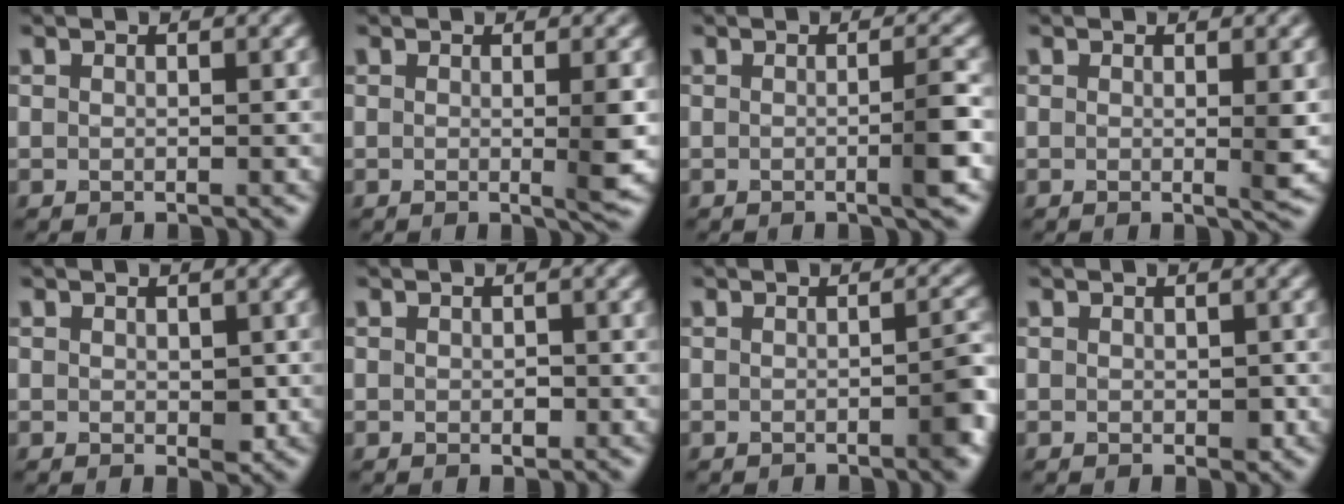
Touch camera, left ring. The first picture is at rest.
{"total": 2.6, "force": [-0.1, 0.4, 2.6], "torque": [-0.034, -0.008, -0.005]}
{"total": 2.6, "force": [-0.4, 0.3, 2.5], "torque": [-0.037, -0.003, -0.012]}
{"total": 1.6, "force": [0.1, 0.2, 1.6], "torque": [-0.022, -0.007, -0.004]}
{"total": 1.4, "force": [0.0, 0.8, 1.1], "torque": [-0.013, -0.005, 0.004]}
{"total": 0.8, "force": [-0.1, 0.5, 0.6], "torque": [-0.008, -0.003, -0.001]}
{"total": 2.8, "force": [-1.0, 0.6, 2.6], "torque": [-0.030, 0.003, -0.016]}
{"total": 1.1, "force": [-0.1, 0.7, 0.8], "torque": [-0.009, -0.004, 0.000]}